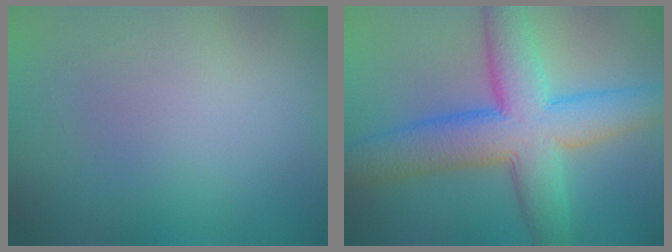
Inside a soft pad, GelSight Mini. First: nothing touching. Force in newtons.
{"total": 9.5, "press": 9.5, "slide": 0.3}